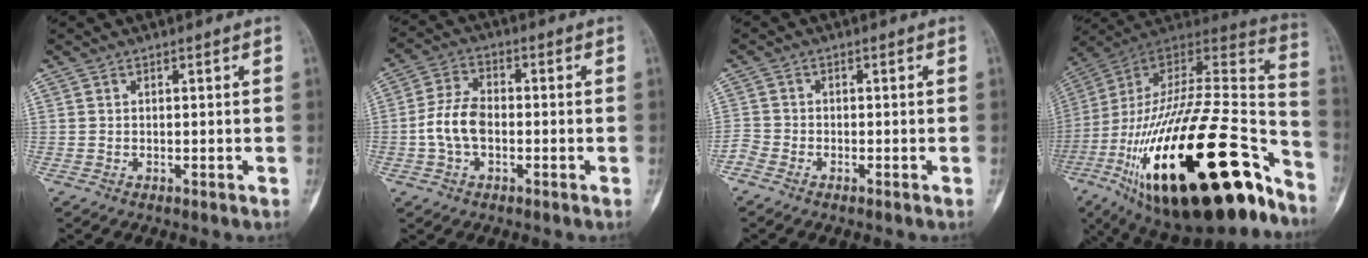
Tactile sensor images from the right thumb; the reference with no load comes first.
{"total": 7.8, "force": [-1.4, 4.8, 6.0], "torque": [-0.117, 0.020, -0.032]}
{"total": 2.1, "force": [-1.8, 1.0, 0.6], "torque": [-0.013, 0.006, -0.041]}
{"total": 42.0, "force": [-20.3, 16.1, 33.1], "torque": [-0.530, 0.049, -0.329]}